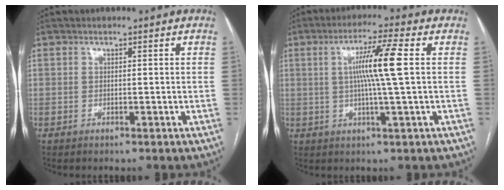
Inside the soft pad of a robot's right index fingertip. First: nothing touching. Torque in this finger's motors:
{"motor_torque": [1.18, 0.21, 0.28, 0.13]}